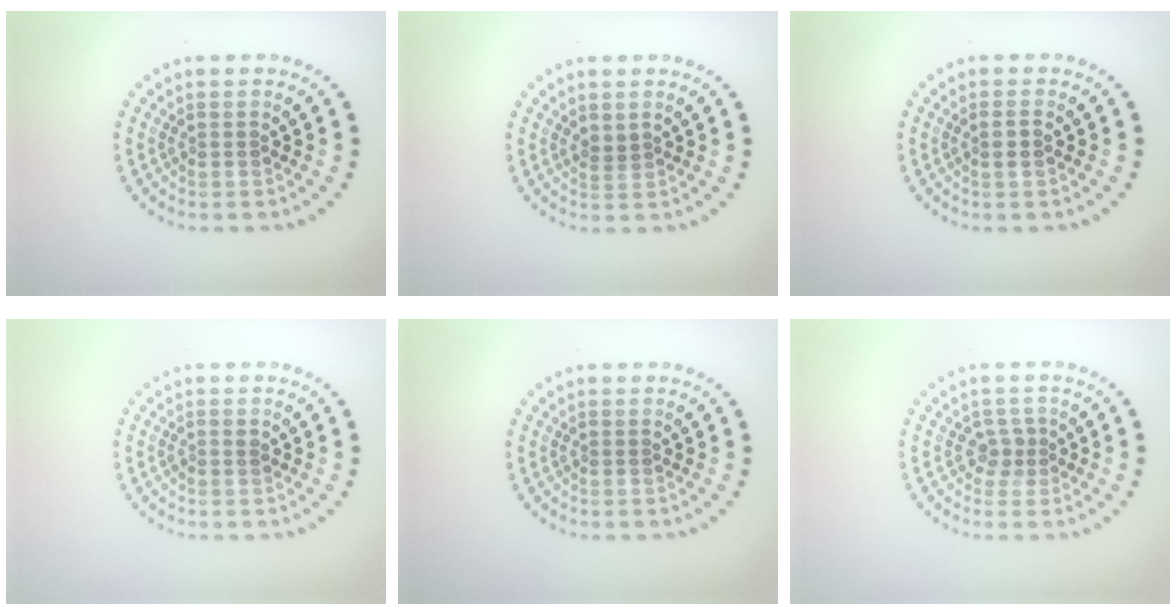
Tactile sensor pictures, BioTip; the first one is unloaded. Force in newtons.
{"total": 0.8, "press": 0.7, "slide": 0.4}
{"total": 1.1, "press": 1.0, "slide": 0.5}
{"total": 0.6, "press": 0.6, "slide": 0.1}
{"total": 0.0}
{"total": 1.6, "press": 1.2, "slide": 1.0}